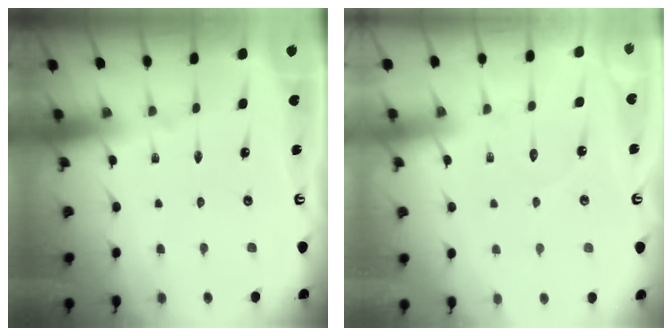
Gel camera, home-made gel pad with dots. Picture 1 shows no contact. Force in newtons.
{"total": 5.7, "press": 5.7, "slide": 0.7}